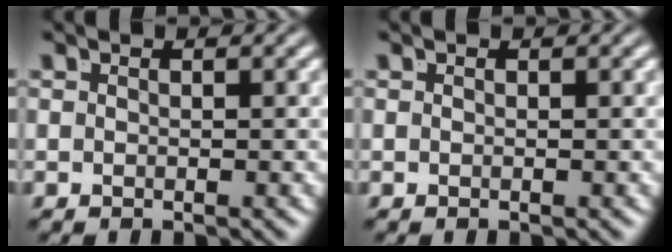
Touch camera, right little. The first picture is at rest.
{"total": 0.0}